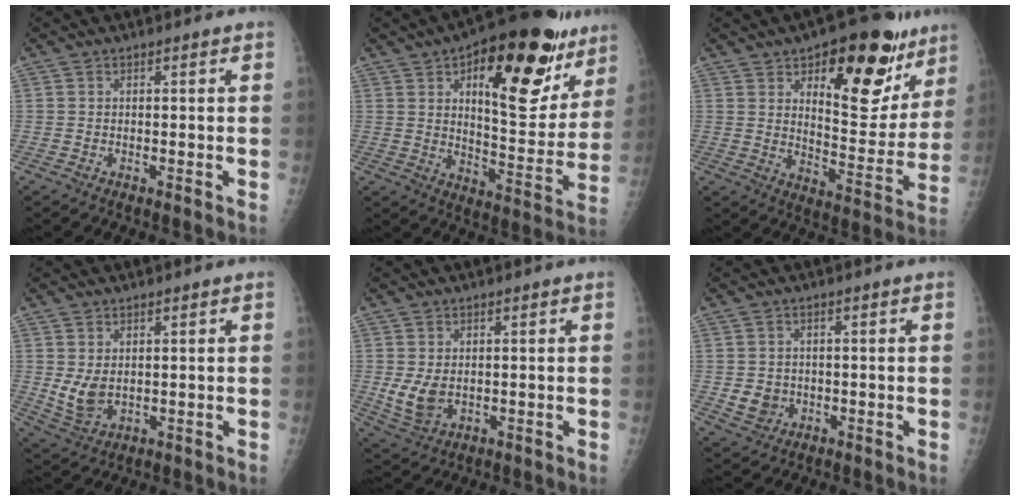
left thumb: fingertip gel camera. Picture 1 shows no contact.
{"total": 26.2, "force": [13.3, 11.2, 19.6], "torque": [-0.226, -0.041, 0.196]}
{"total": 21.3, "force": [11.6, 9.8, 14.9], "torque": [-0.140, -0.058, 0.171]}
{"total": 5.4, "force": [1.2, 3.5, 4.0], "torque": [-0.072, -0.017, 0.036]}
{"total": 5.5, "force": [0.2, 3.8, 4.0], "torque": [-0.071, -0.016, 0.018]}
{"total": 3.8, "force": [-0.3, 3.4, 1.6], "torque": [-0.014, 0.000, 0.005]}